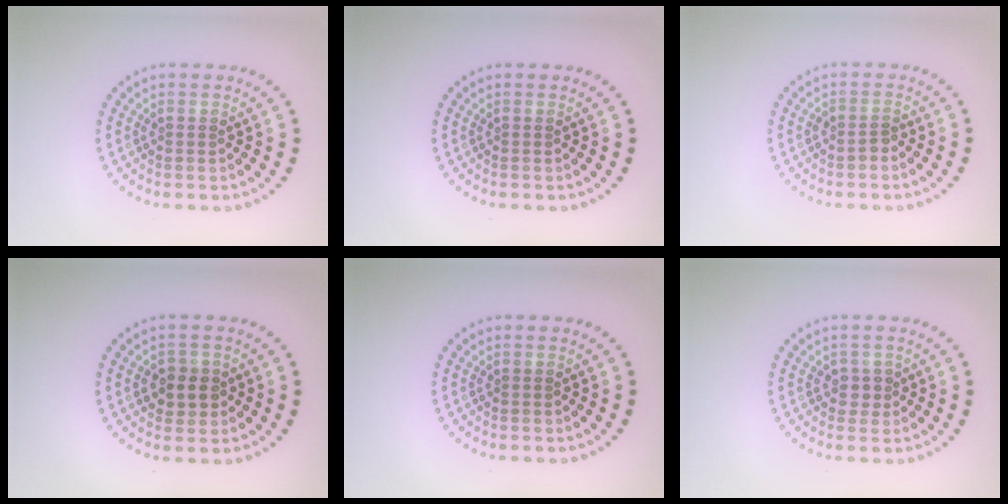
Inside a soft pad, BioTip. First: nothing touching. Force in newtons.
{"total": 0.0}
{"total": 1.1, "press": 0.8, "slide": 0.7}
{"total": 2.4, "press": 2.3, "slide": 0.6}
{"total": 0.0}
{"total": 1.3, "press": 1.1, "slide": 0.6}